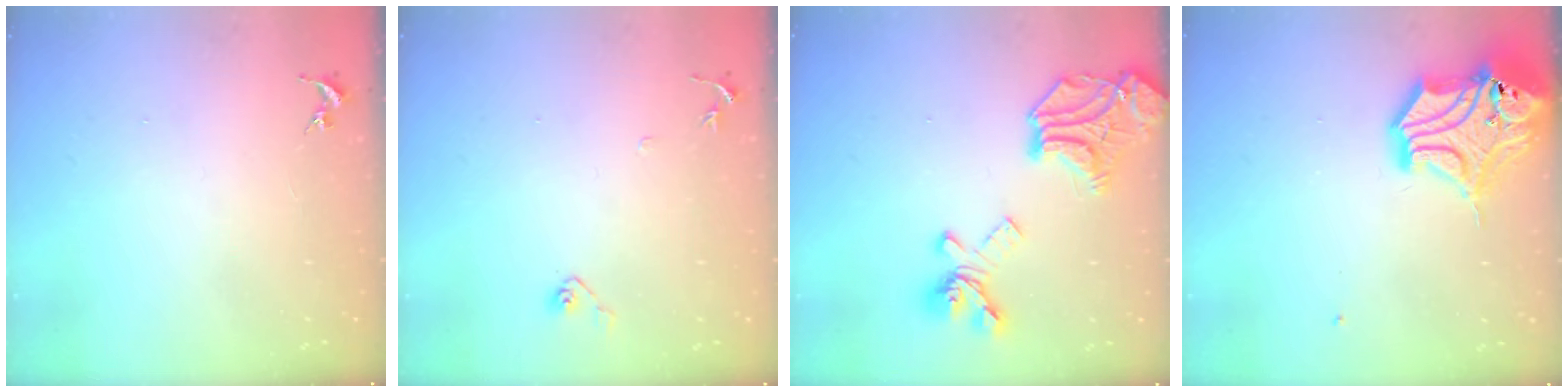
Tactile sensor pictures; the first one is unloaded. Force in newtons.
{"total": 4.8, "press": 4.7, "slide": 1.0}
{"total": 21.3, "press": 21.2, "slide": 1.6}
{"total": 18.5, "press": 18.3, "slide": 2.6}